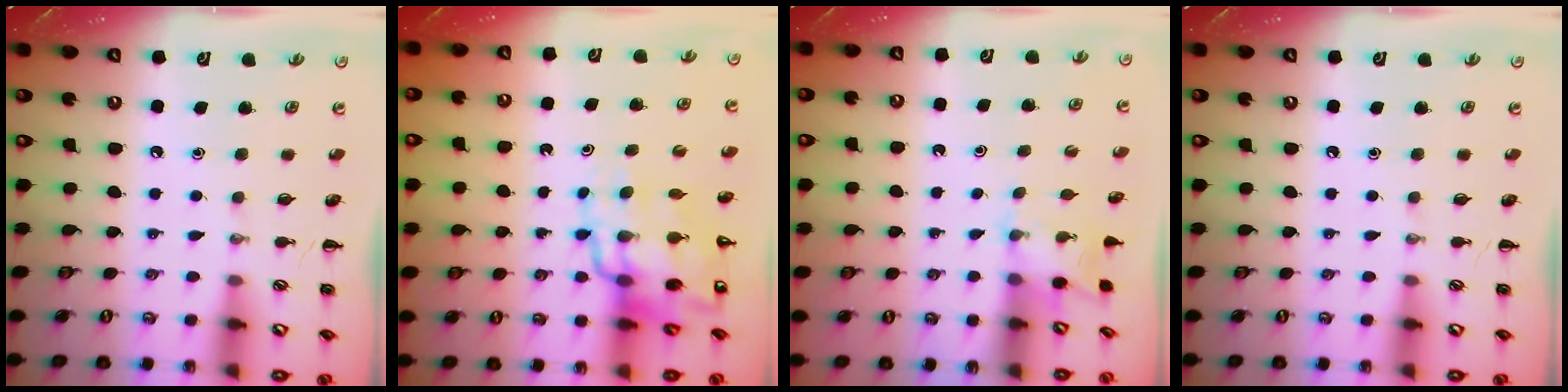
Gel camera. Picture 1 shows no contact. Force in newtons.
{"total": 14.4, "press": 13.8, "slide": 3.9}
{"total": 2.6, "press": 2.5, "slide": 0.9}
{"total": 0.0}